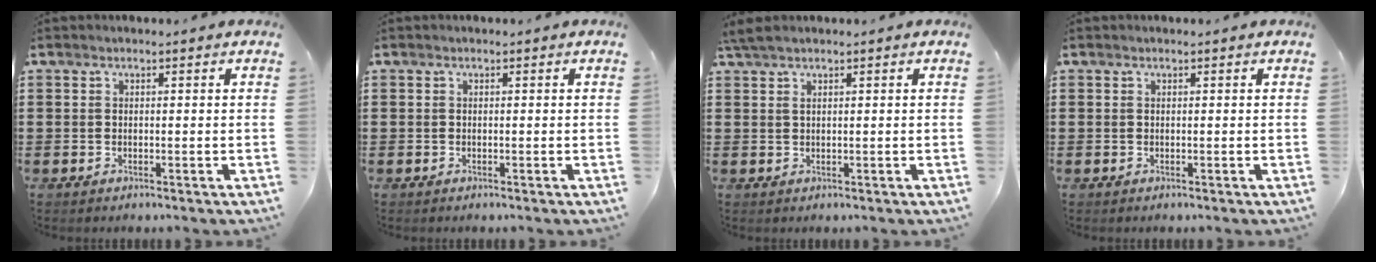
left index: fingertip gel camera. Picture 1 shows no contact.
{"total": 0.0}
{"total": 1.6, "force": [1.0, 0.2, 1.3], "torque": [-0.028, 0.000, 0.019]}
{"total": 0.0}